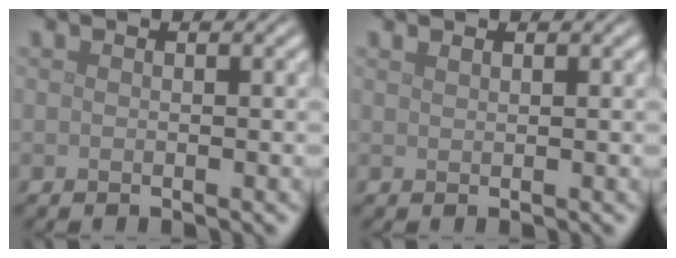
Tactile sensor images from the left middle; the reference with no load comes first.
{"total": 0.5, "force": [0.5, 0.1, 0.2], "torque": [-0.003, 0.000, 0.011]}